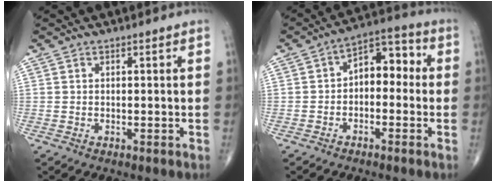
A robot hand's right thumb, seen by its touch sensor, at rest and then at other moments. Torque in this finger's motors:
{"motor_torque": [1.53, 1.82, 0.86, 0.00, 0.07]}